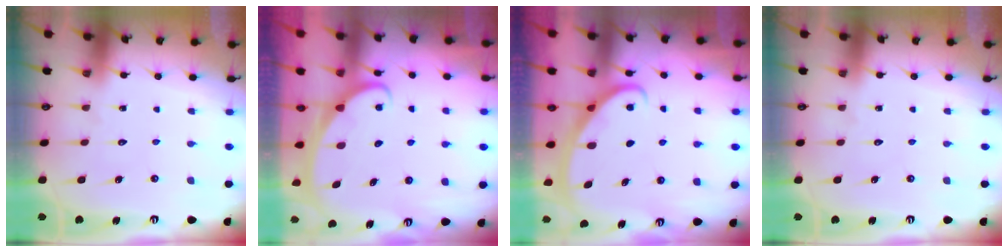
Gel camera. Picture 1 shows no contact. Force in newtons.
{"total": 2.6, "press": 2.6, "slide": 0.3}
{"total": 2.7, "press": 2.7, "slide": 0.3}
{"total": 0.0}